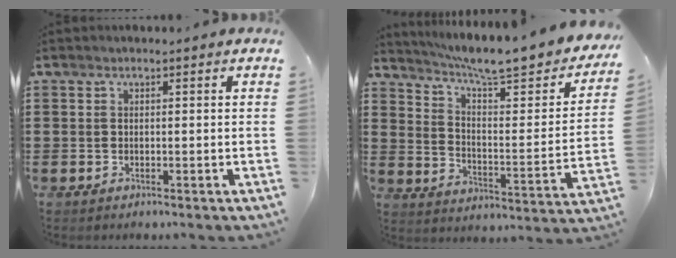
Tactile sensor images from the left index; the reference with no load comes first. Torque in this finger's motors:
{"motor_torque": [1.17, -0.96, 0.45, 0.14]}